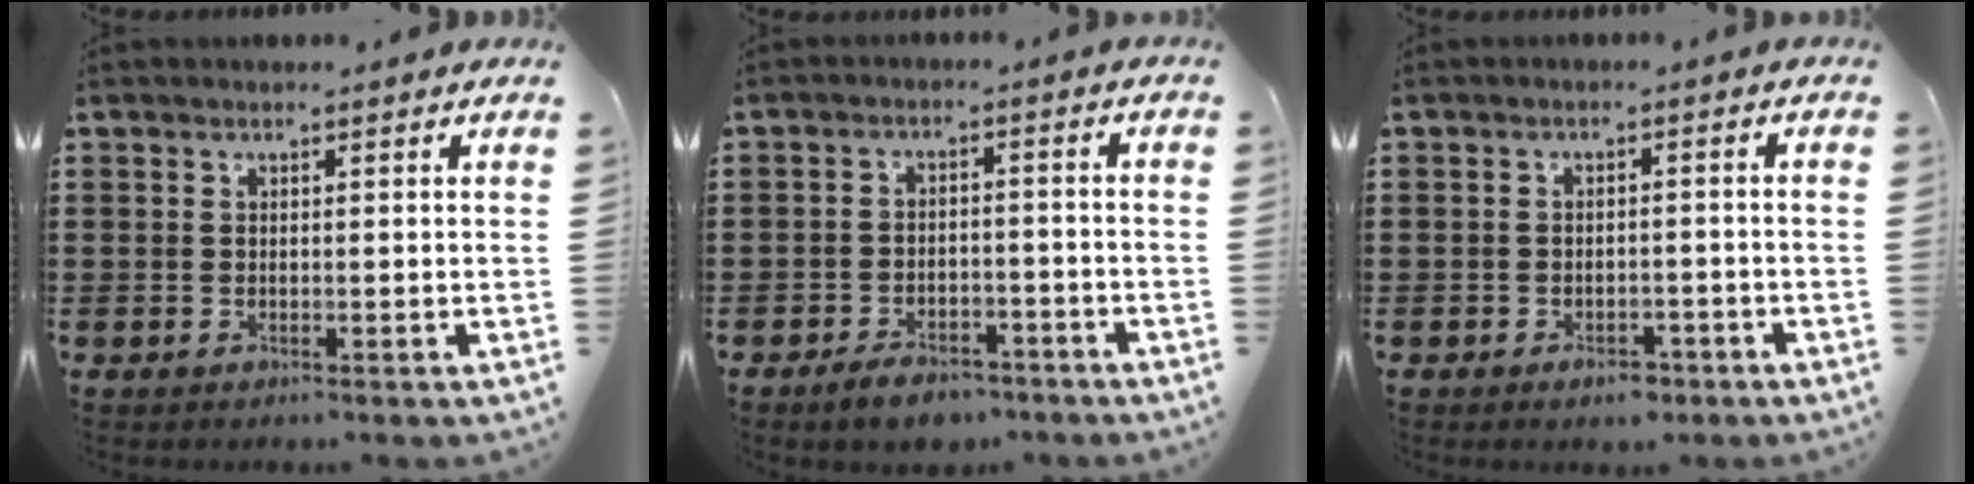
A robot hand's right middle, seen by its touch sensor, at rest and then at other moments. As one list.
[{"total": 3.9, "force": [-3.6, 1.2, 1.1], "torque": [-0.019, 0.011, -0.070]}, {"total": 2.2, "force": [-1.8, 1.1, 0.8], "torque": [-0.020, 0.002, -0.036]}]